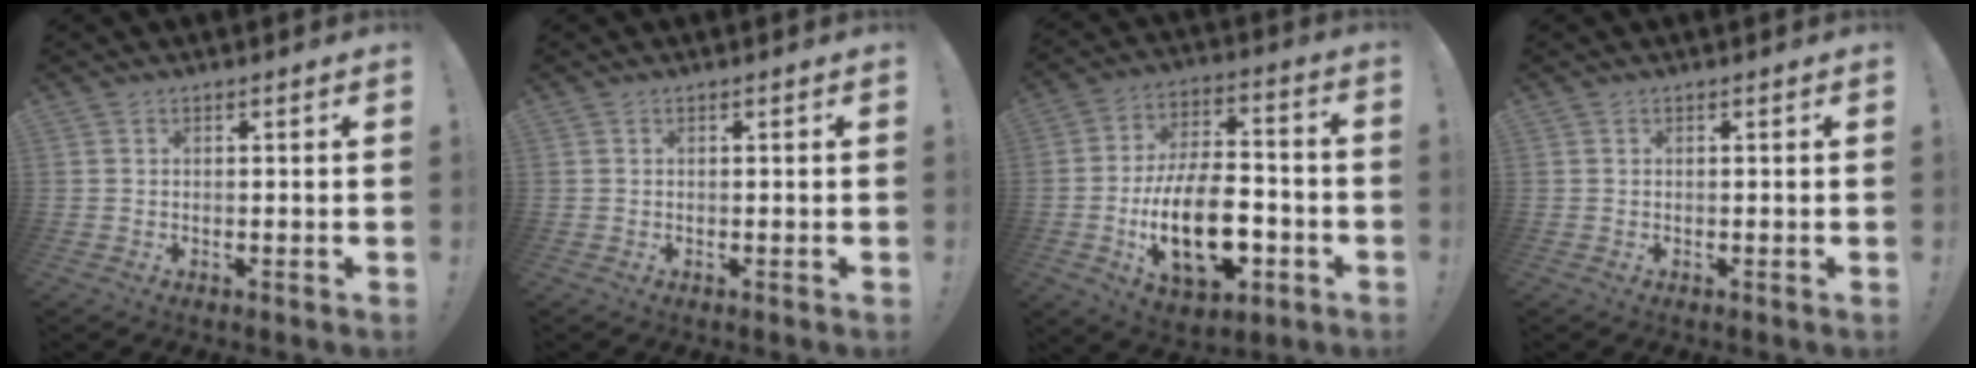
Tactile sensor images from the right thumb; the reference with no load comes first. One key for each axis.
{"total": 0.0}
{"total": 21.6, "fx": -6.7, "fy": 11.8, "fz": 16.8, "tx": -0.293, "ty": 0.038, "tz": -0.104}
{"total": 0.0}